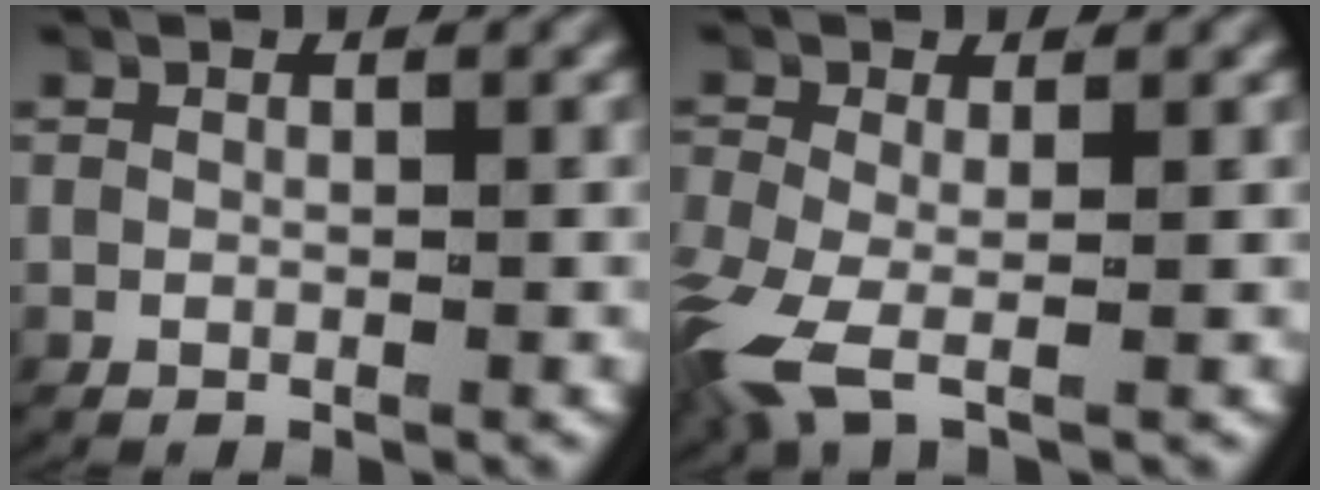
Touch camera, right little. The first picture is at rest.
{"total": 3.4, "force": [-1.3, 2.0, 2.5], "torque": [-0.096, -0.029, -0.012]}